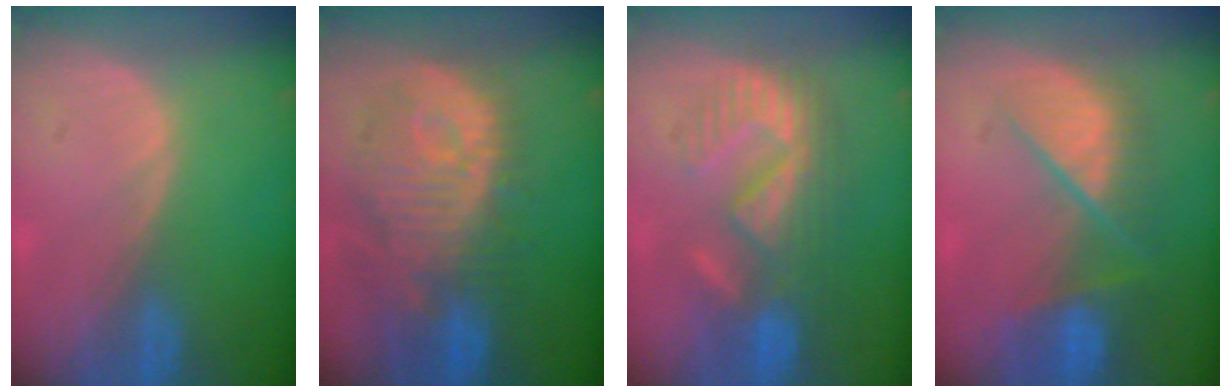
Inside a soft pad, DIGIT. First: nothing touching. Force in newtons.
{"total": 12.5, "press": 11.1, "slide": 5.7}
{"total": 9.0, "press": 8.8, "slide": 1.9}
{"total": 9.6, "press": 8.2, "slide": 5.1}